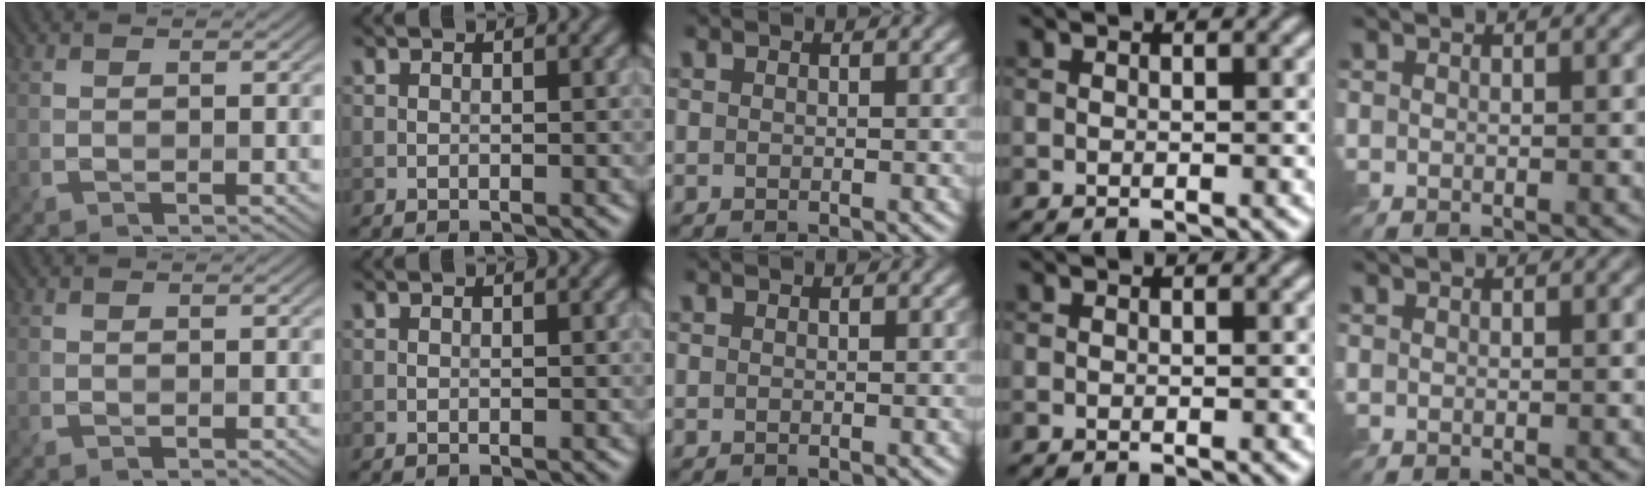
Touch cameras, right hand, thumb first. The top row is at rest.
{}